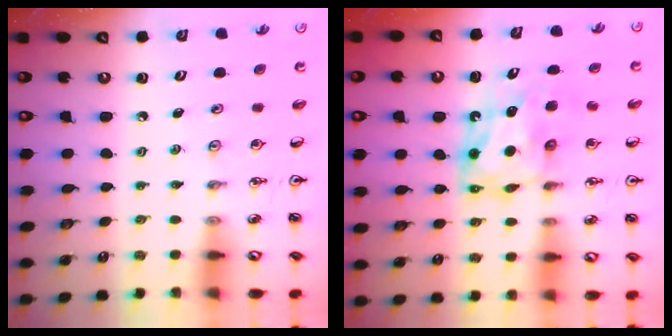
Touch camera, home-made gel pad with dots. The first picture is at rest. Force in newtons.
{"total": 7.2, "press": 7.2, "slide": 0.0}